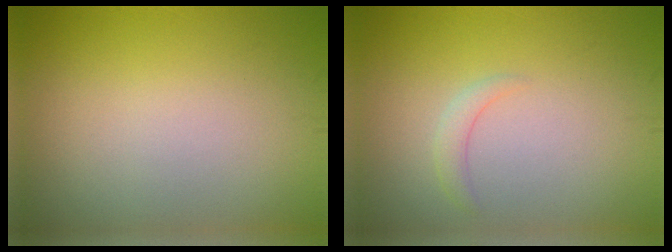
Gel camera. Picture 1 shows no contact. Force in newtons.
{"total": 1.2, "press": 1.2, "slide": 0.2}